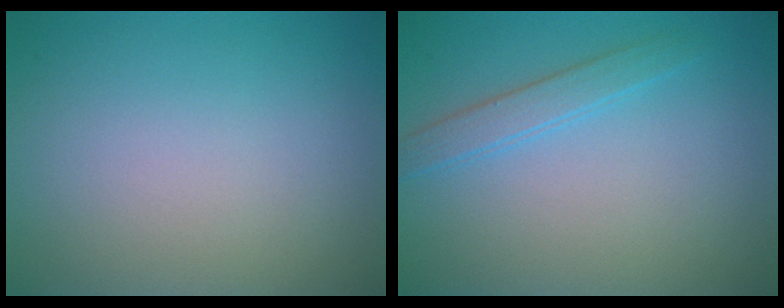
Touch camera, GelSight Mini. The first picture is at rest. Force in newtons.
{"total": 1.9, "press": 1.9, "slide": 0.1}